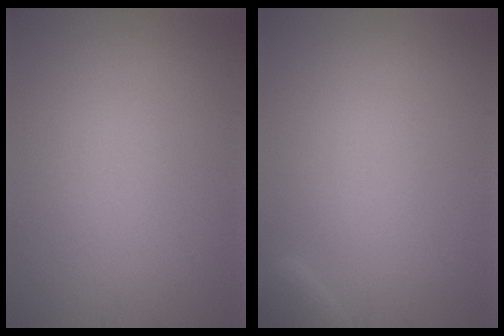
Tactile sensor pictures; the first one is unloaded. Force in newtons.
{"total": 1.2, "press": 1.2, "slide": 0.2}